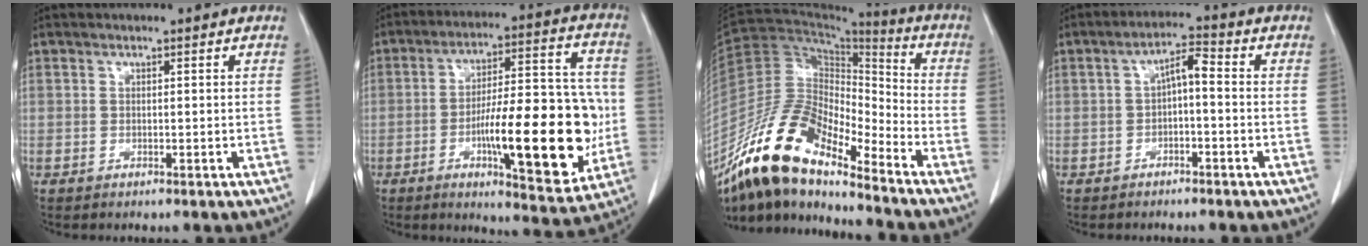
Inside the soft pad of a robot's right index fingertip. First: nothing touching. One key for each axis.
{"total": 20.1, "fx": -4.1, "fy": 4.8, "fz": 19.1, "tx": -0.276, "ty": 0.011, "tz": -0.053}
{"total": 17.3, "fx": -13.4, "fy": 4.8, "fz": 9.9, "tx": -0.188, "ty": 0.018, "tz": -0.249}
{"total": 3.9, "fx": -0.2, "fy": 1.1, "fz": 3.7, "tx": -0.062, "ty": 0.020, "tz": -0.005}